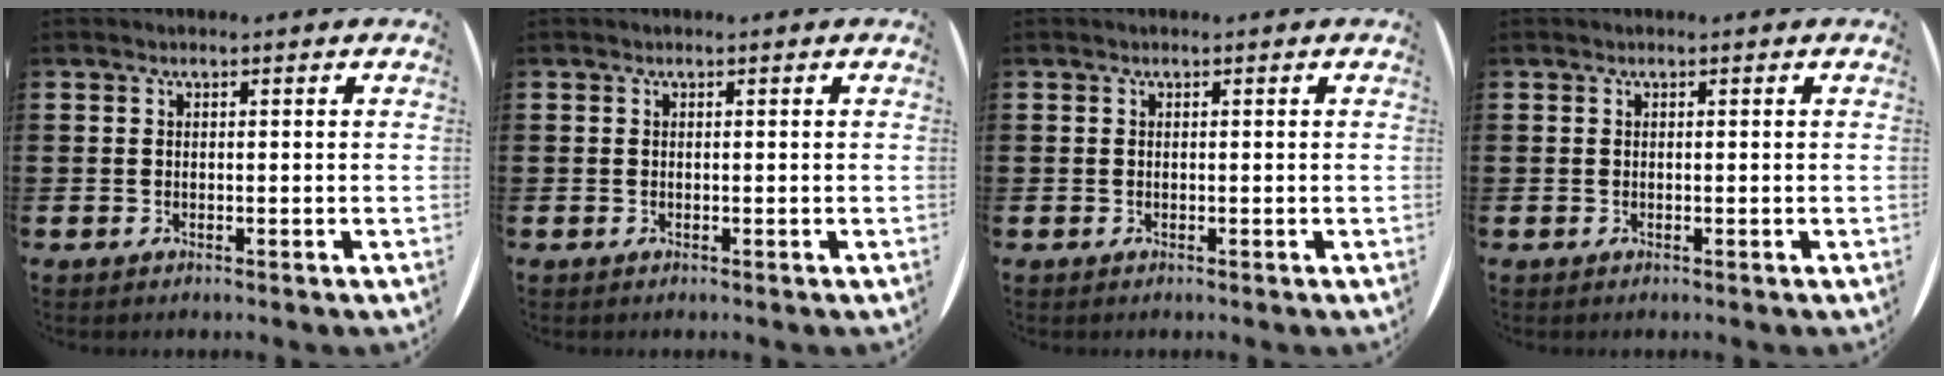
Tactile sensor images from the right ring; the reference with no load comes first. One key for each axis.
{"total": 0.0}
{"total": 0.0}
{"total": 0.0}